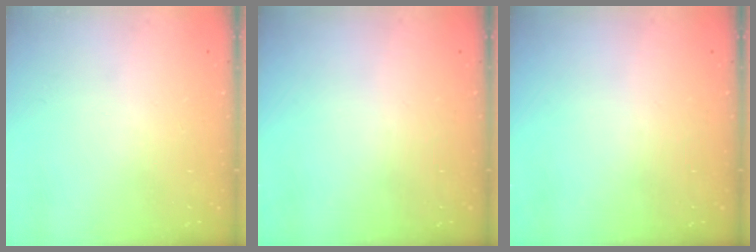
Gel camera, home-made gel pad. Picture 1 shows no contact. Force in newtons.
{"total": 0.0}
{"total": 0.0}